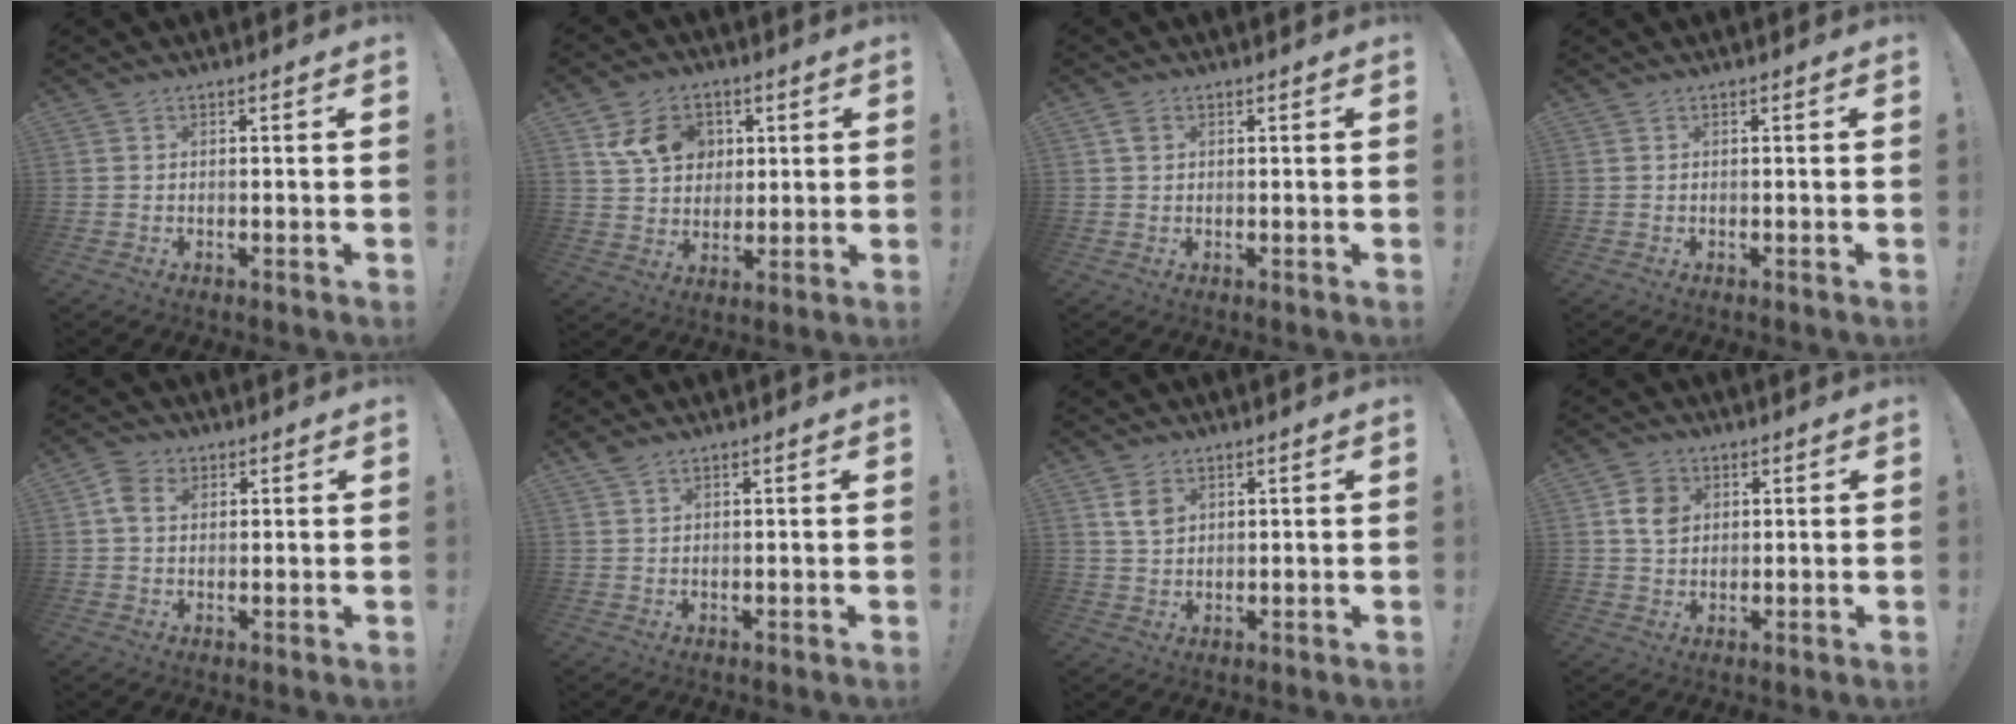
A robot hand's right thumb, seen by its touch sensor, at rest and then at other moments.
{"total": 11.8, "force": [4.7, 9.4, 5.4], "torque": [-0.076, -0.008, 0.094]}
{"total": 2.2, "force": [1.0, 1.4, 1.3], "torque": [-0.026, 0.003, 0.018]}
{"total": 0.0}
{"total": 6.2, "force": [2.3, 4.5, 3.6], "torque": [-0.064, 0.004, 0.047]}
{"total": 1.7, "force": [1.3, 0.5, 0.9], "torque": [-0.021, -0.002, 0.025]}
{"total": 4.9, "force": [2.2, 3.3, 2.8], "torque": [-0.039, -0.007, 0.041]}
{"total": 6.8, "force": [2.0, 5.5, 3.4], "torque": [-0.044, 0.005, 0.039]}